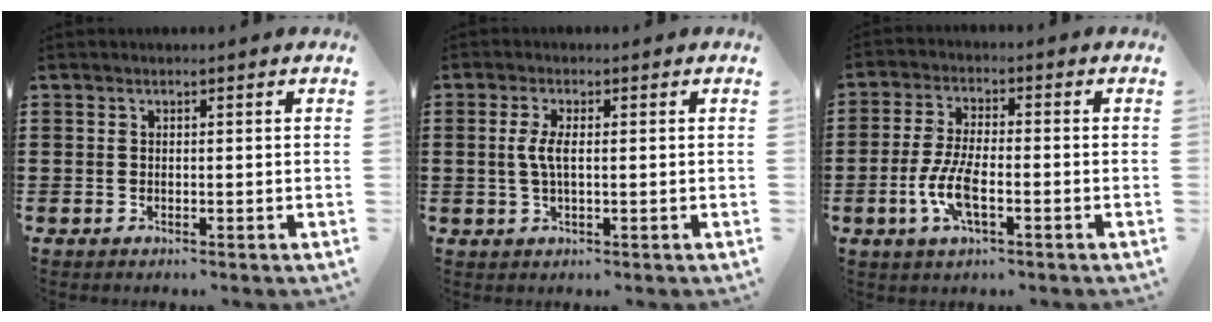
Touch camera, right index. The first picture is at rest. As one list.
[{"total": 3.3, "force": [0.1, 1.0, 3.1], "torque": [-0.073, -0.004, -0.005]}, {"total": 6.8, "force": [-2.3, 2.3, 6.0], "torque": [-0.140, -0.012, -0.048]}]